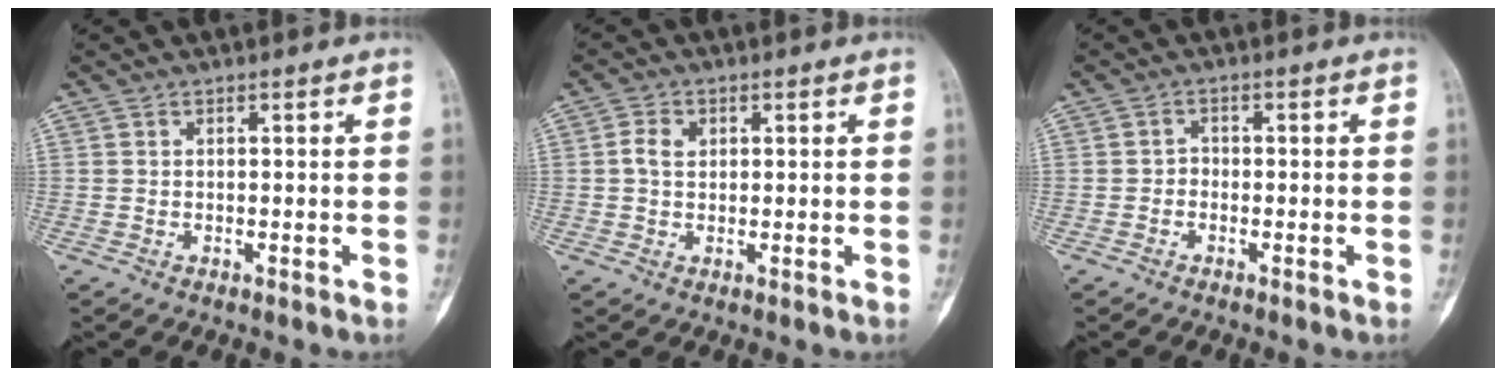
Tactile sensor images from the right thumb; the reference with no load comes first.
{"total": 3.0, "force": [0.5, 2.2, 1.9], "torque": [-0.032, 0.004, 0.008]}
{"total": 1.3, "force": [-0.6, 1.0, 0.5], "torque": [0.004, 0.007, -0.018]}